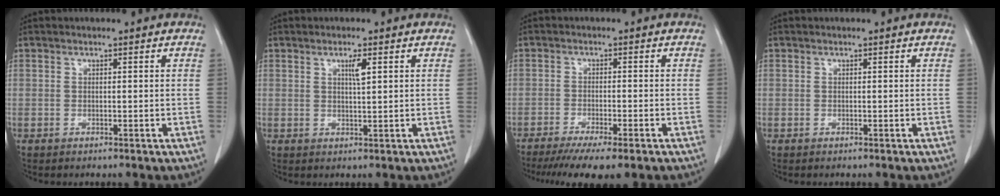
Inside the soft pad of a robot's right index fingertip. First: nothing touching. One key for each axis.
{"total": 2.2, "fx": 0.9, "fy": 0.1, "fz": 1.9, "tx": -0.036, "ty": -0.002, "tz": 0.016}
{"total": 9.6, "fx": -7.3, "fy": 0.9, "fz": 6.2, "tx": -0.083, "ty": -0.019, "tz": -0.110}
{"total": 0.0}